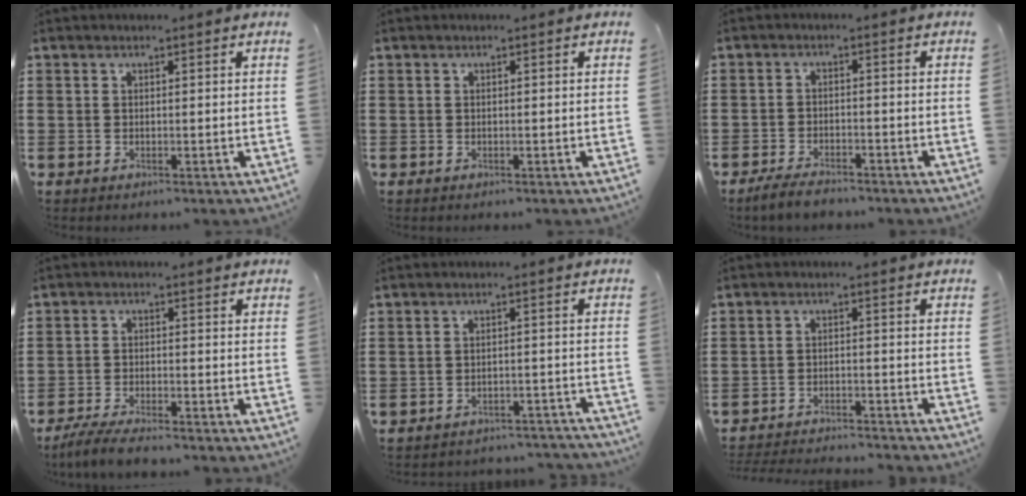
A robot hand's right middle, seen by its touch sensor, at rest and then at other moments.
{"total": 0.0}
{"total": 3.4, "force": [-3.1, 0.9, 1.2], "torque": [-0.029, 0.003, -0.063]}
{"total": 4.3, "force": [-4.0, 0.6, 1.4], "torque": [-0.038, -0.006, -0.081]}
{"total": 2.9, "force": [-2.8, 0.3, 0.2], "torque": [-0.008, 0.002, -0.061]}
{"total": 3.4, "force": [-3.4, 0.2, 0.2], "torque": [-0.008, 0.001, -0.073]}